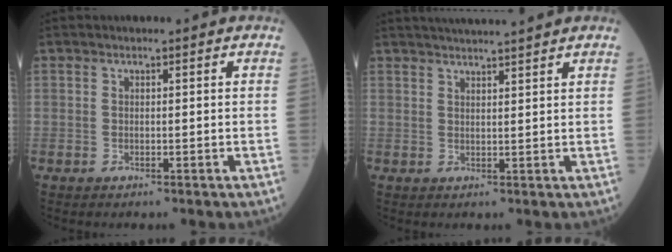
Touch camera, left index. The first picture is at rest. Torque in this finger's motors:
{"motor_torque": [0.89, -0.90, 0.10, 0.08]}